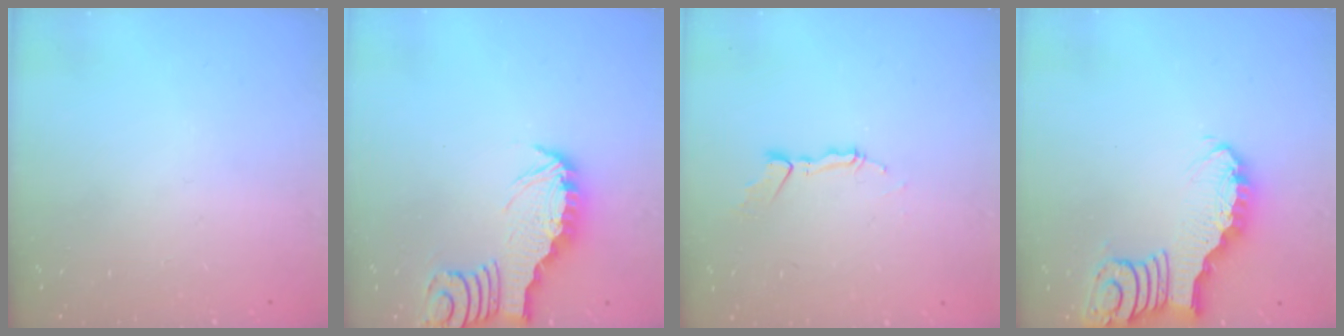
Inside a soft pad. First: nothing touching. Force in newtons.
{"total": 3.0, "press": 2.9, "slide": 0.3}
{"total": 4.5, "press": 4.5, "slide": 0.2}
{"total": 4.5, "press": 4.5, "slide": 0.5}